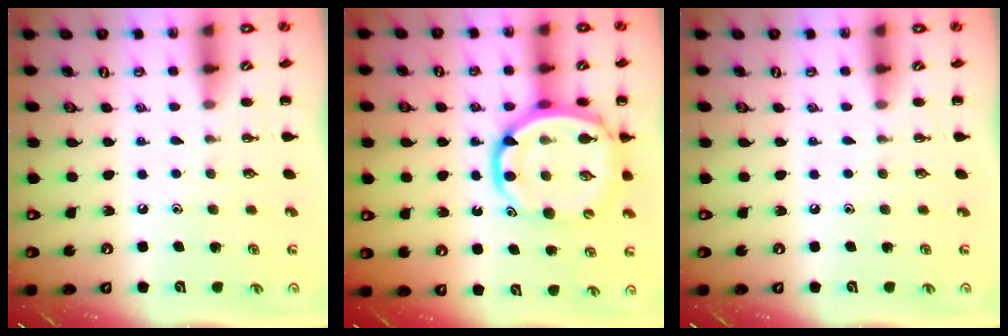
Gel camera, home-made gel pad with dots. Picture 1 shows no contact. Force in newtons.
{"total": 13.8, "press": 13.3, "slide": 3.7}
{"total": 0.0}